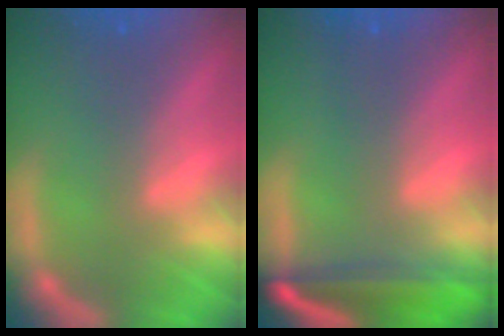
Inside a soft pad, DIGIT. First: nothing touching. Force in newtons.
{"total": 7.1}